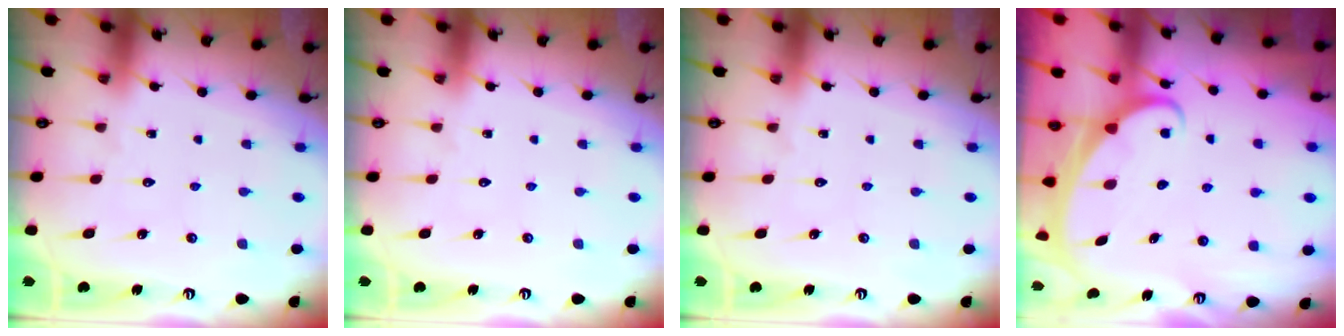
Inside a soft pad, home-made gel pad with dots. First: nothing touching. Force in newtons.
{"total": 0.0}
{"total": 0.0}
{"total": 2.4, "press": 2.3, "slide": 0.3}